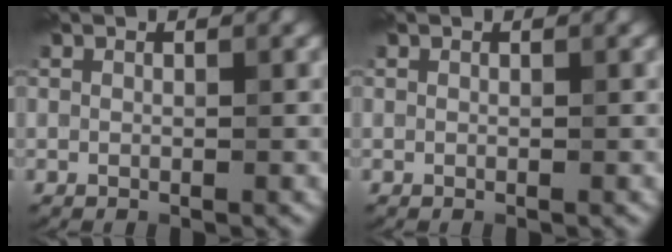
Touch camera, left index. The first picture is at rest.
{"total": 0.0}